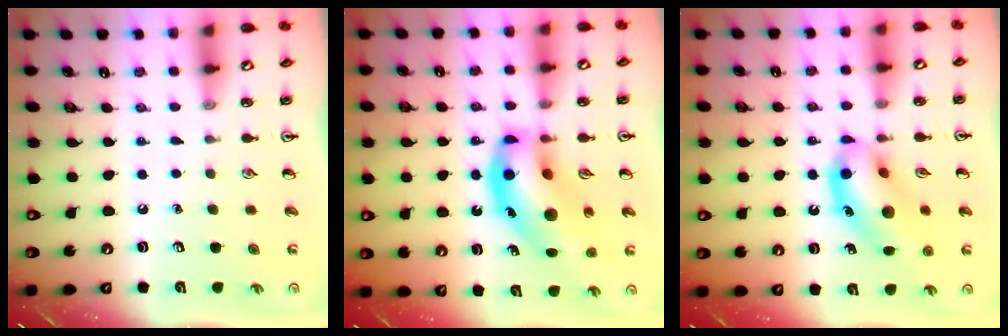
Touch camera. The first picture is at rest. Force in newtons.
{"total": 18.2, "press": 17.8, "slide": 3.7}
{"total": 13.7, "press": 13.5, "slide": 1.9}